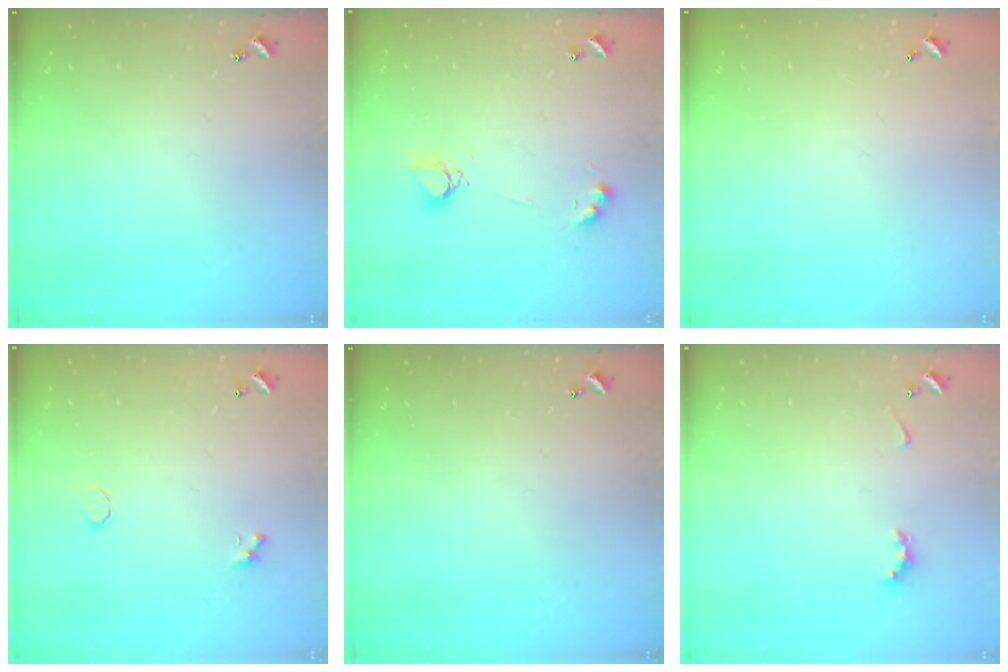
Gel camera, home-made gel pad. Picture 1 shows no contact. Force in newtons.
{"total": 4.9, "press": 4.9, "slide": 0.3}
{"total": 2.7, "press": 2.7, "slide": 0.1}
{"total": 0.8, "press": 0.7, "slide": 0.4}
{"total": 0.0}
{"total": 2.9, "press": 2.8, "slide": 0.6}